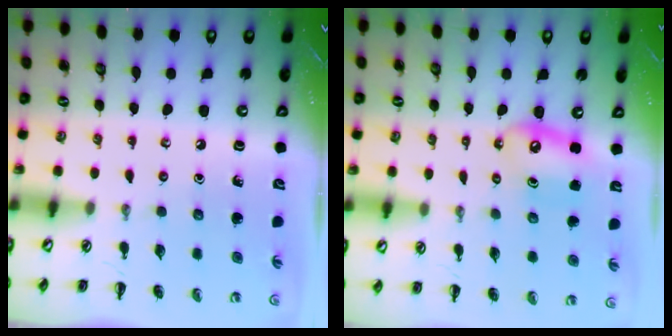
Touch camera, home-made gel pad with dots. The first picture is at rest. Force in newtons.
{"total": 8.0, "press": 7.8, "slide": 1.8}